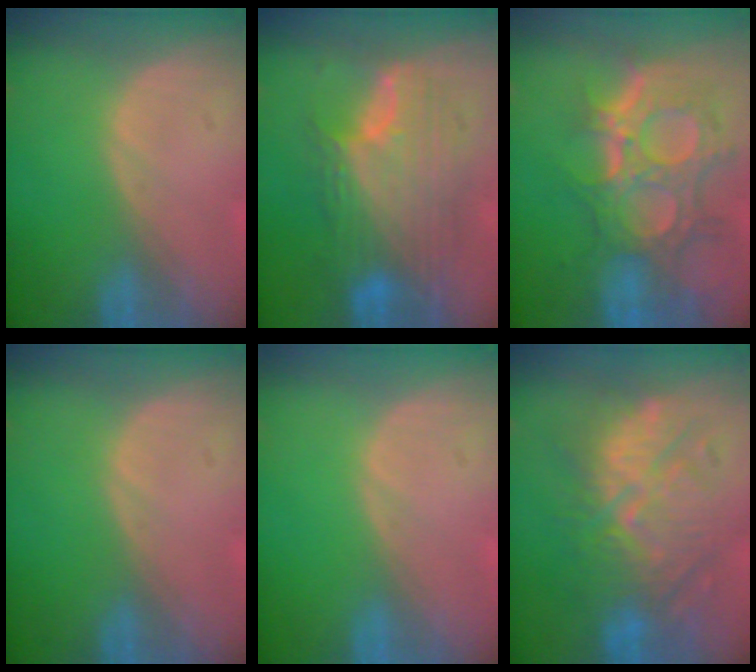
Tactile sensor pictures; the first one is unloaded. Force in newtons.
{"total": 10.0, "press": 10.0, "slide": 0.6}
{"total": 11.9, "press": 10.7, "slide": 5.3}
{"total": 0.0}
{"total": 0.0}
{"total": 10.2, "press": 10.2, "slide": 0.3}